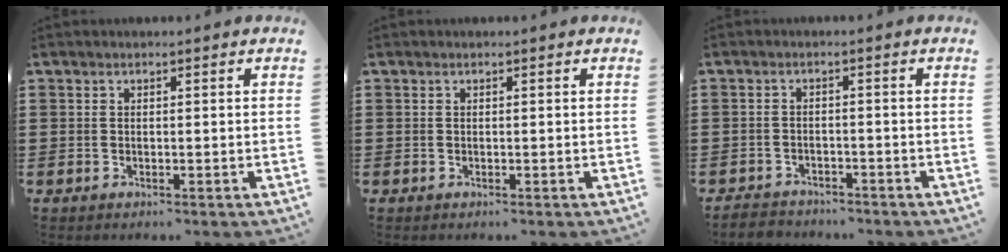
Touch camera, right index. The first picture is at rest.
{"total": 0.0}
{"total": 2.2, "force": [-2.1, 0.4, -0.1], "torque": [-0.006, 0.000, -0.047]}